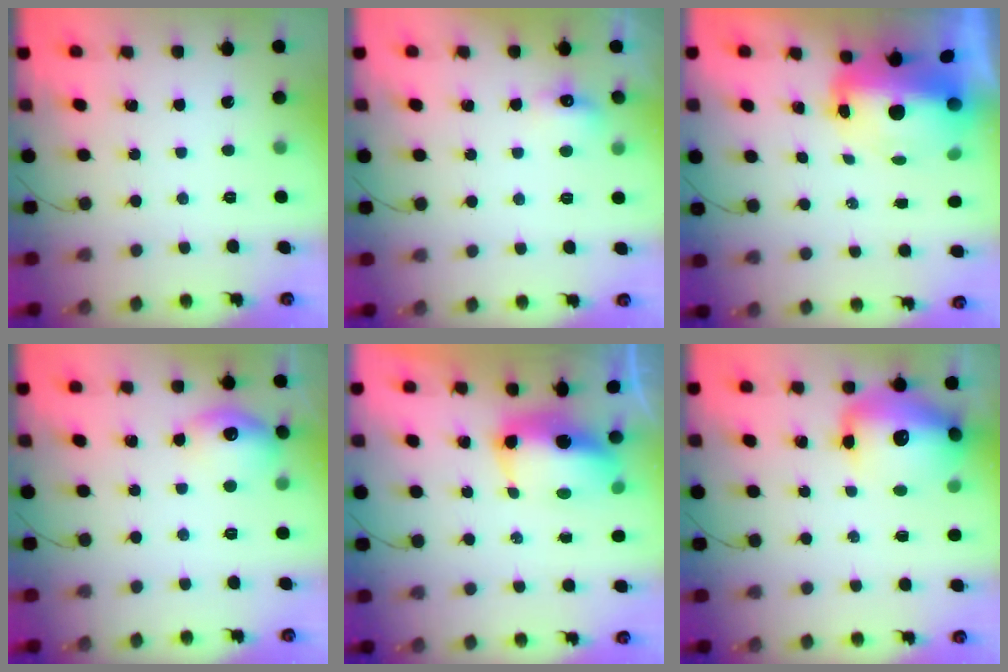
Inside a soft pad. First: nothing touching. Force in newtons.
{"total": 5.3, "press": 5.1, "slide": 1.5}
{"total": 14.6, "press": 10.5, "slide": 10.1}
{"total": 11.8, "press": 11.8, "slide": 0.6}
{"total": 9.0, "press": 8.9, "slide": 1.6}
{"total": 16.3, "press": 15.6, "slide": 4.5}